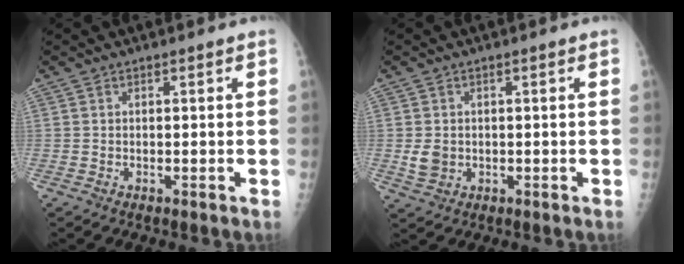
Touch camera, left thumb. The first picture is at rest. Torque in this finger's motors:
{"motor_torque": [0.43, 0.64, 0.40, -0.36, 0.01]}